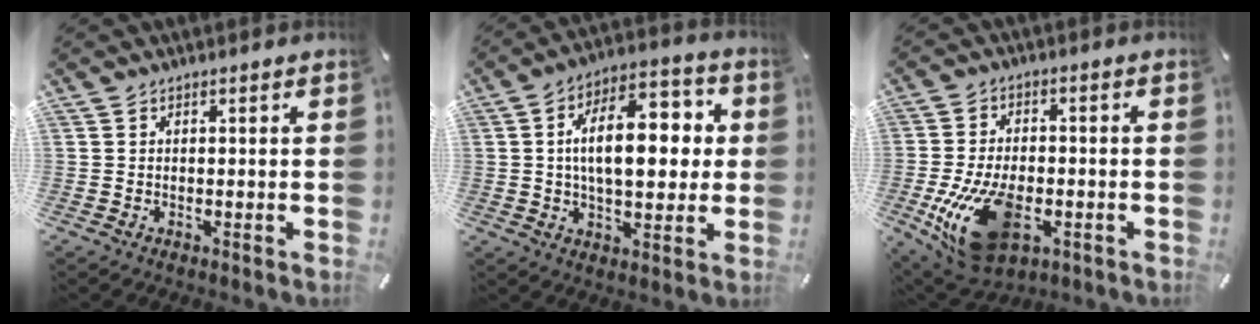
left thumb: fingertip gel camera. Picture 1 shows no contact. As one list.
[{"total": 16.5, "force": [2.1, 8.9, 13.7], "torque": [-0.216, 0.004, 0.029]}, {"total": 17.1, "force": [-5.0, 9.9, 13.0], "torque": [-0.260, 0.002, -0.078]}]